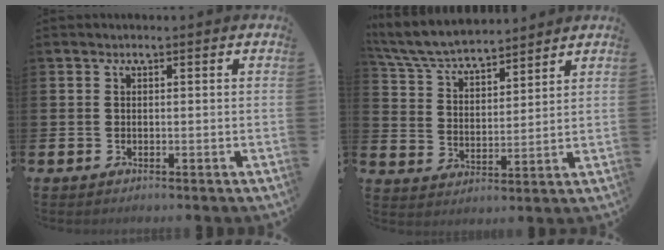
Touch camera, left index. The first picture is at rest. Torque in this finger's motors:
{"motor_torque": [0.45, -0.58, 0.24, 0.21]}